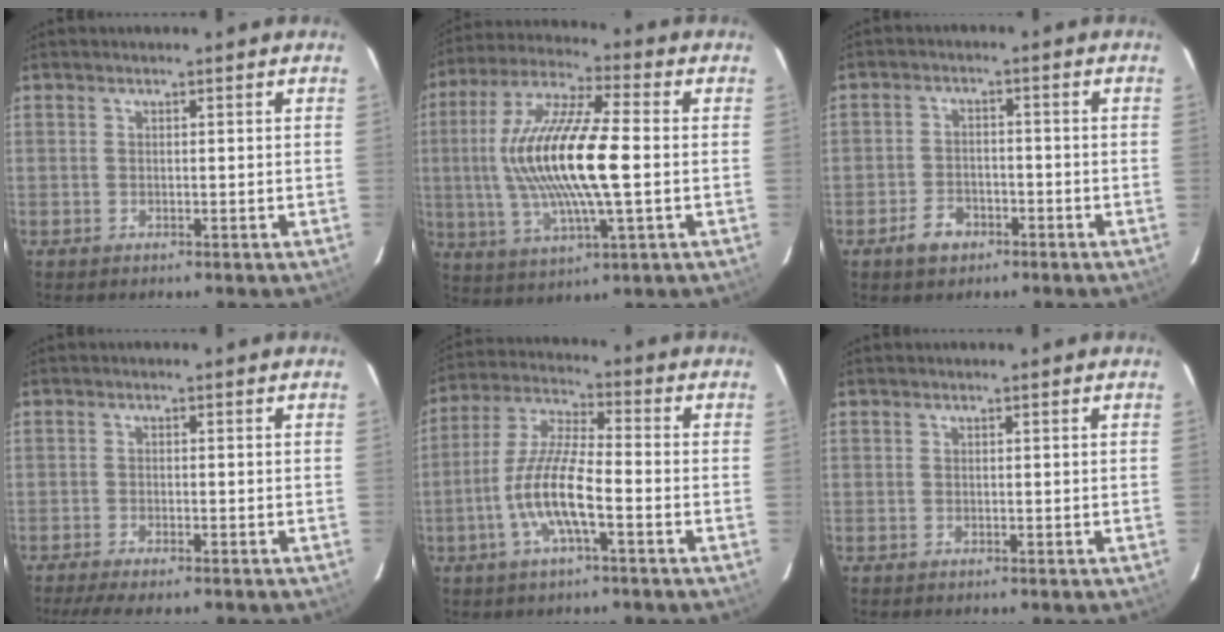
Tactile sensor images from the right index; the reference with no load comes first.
{"total": 18.7, "force": [-0.2, 4.2, 18.2], "torque": [-0.357, 0.004, -0.007]}
{"total": 5.0, "force": [-3.1, 3.3, 2.0], "torque": [-0.051, 0.010, -0.048]}
{"total": 6.2, "force": [-5.1, 0.8, 3.4], "torque": [-0.079, -0.023, -0.086]}
{"total": 11.1, "force": [-4.0, 2.1, 10.1], "torque": [-0.215, -0.001, -0.080]}
{"total": 0.0}